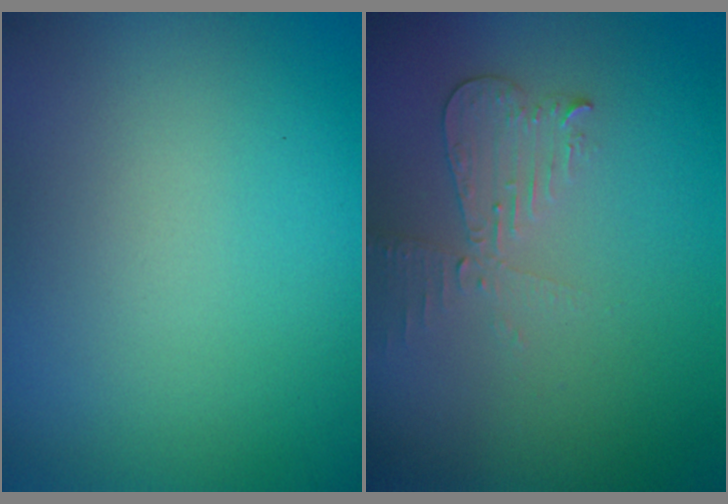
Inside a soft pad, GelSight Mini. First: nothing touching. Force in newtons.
{"total": 2.4, "press": 2.4, "slide": 0.5}